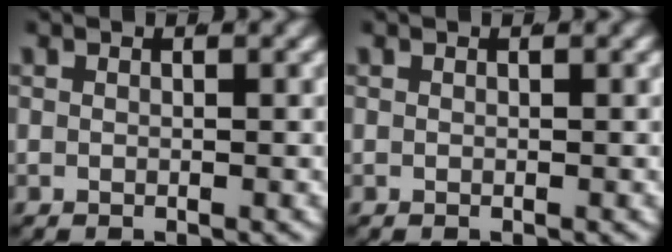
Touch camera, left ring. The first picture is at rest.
{"total": 0.0}